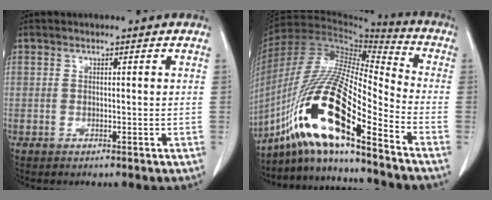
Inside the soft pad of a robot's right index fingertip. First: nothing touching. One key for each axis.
{"total": 18.6, "fx": -11.8, "fy": 1.7, "fz": 14.3, "tx": -0.289, "ty": -0.012, "tz": -0.218}